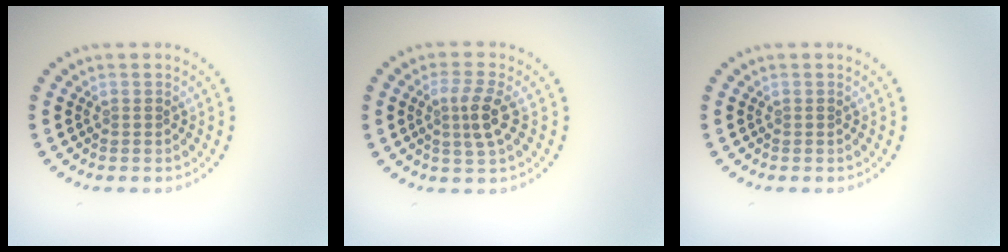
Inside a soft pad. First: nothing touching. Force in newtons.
{"total": 2.8, "press": 2.5, "slide": 1.2}
{"total": 0.0}